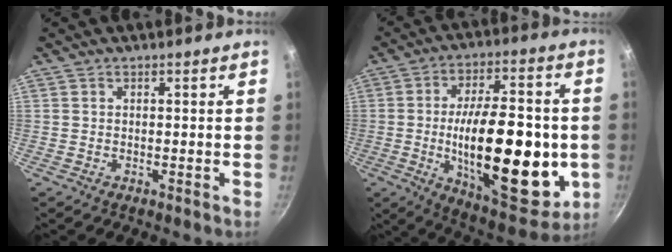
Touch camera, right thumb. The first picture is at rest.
{"total": 28.3, "force": [-3.6, 12.5, 25.1], "torque": [-0.362, 0.004, -0.042]}